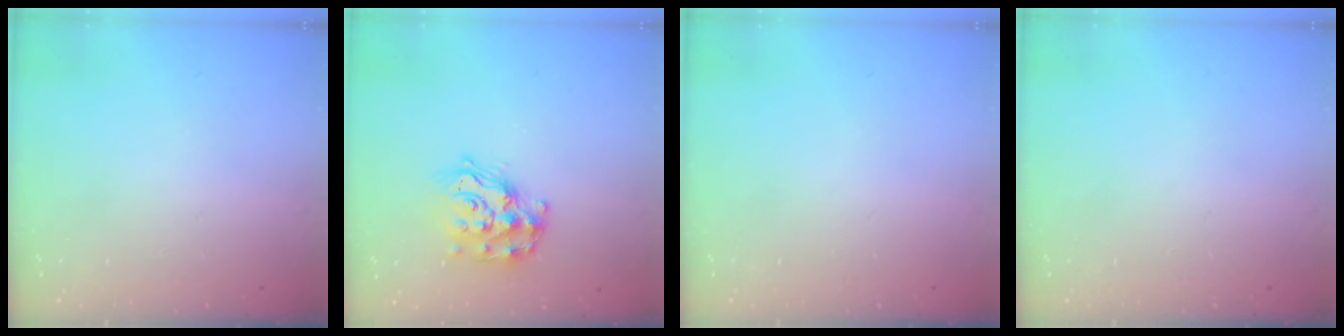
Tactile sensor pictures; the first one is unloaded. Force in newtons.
{"total": 16.2, "press": 16.2, "slide": 1.1}
{"total": 0.0}
{"total": 0.0}